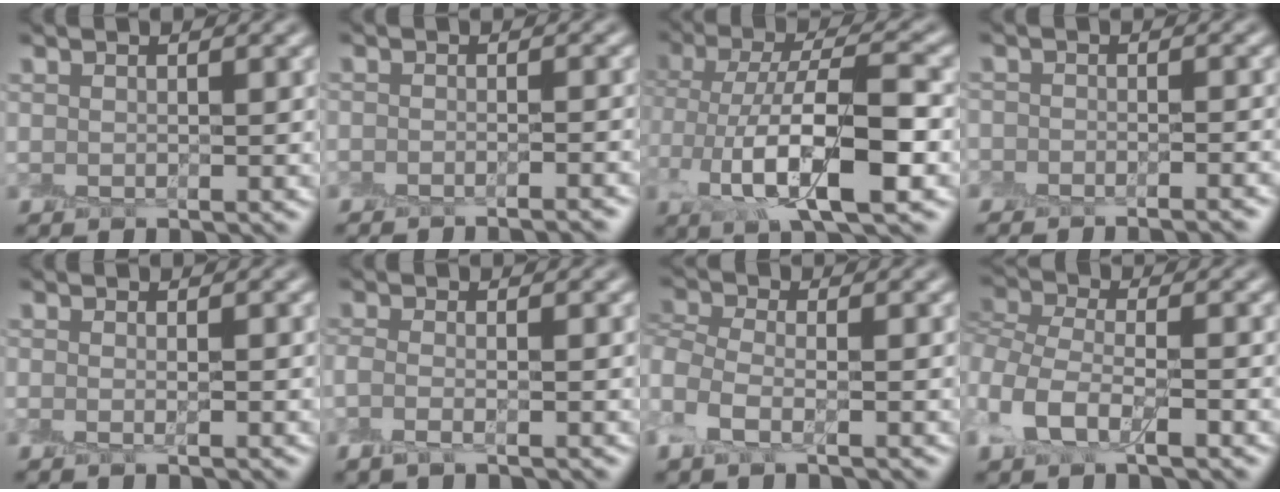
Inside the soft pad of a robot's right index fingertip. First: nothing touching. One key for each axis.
{"total": 3.3, "fx": -3.1, "fy": 0.4, "fz": 1.1, "tx": -0.007, "ty": 0.011, "tz": -0.035}
{"total": 10.2, "fx": -2.7, "fy": 4.4, "fz": 8.8, "tx": -0.166, "ty": 0.000, "tz": -0.047}
{"total": 5.0, "fx": -4.6, "fy": 1.5, "fz": 1.1, "tx": 0.006, "ty": 0.002, "tz": -0.053}
{"total": 0.6, "fx": -0.3, "fy": -0.1, "fz": 0.5, "tx": -0.012, "ty": -0.005, "tz": -0.006}
{"total": 1.6, "fx": -0.7, "fy": 0.4, "fz": 1.3, "tx": -0.034, "ty": -0.009, "tz": -0.018}
{"total": 3.3, "fx": -0.7, "fy": 2.1, "fz": 2.5, "tx": -0.059, "ty": 0.002, "tz": -0.029}
{"total": 5.4, "fx": -2.1, "fy": 3.1, "fz": 4.0, "tx": -0.095, "ty": 0.000, "tz": -0.050}